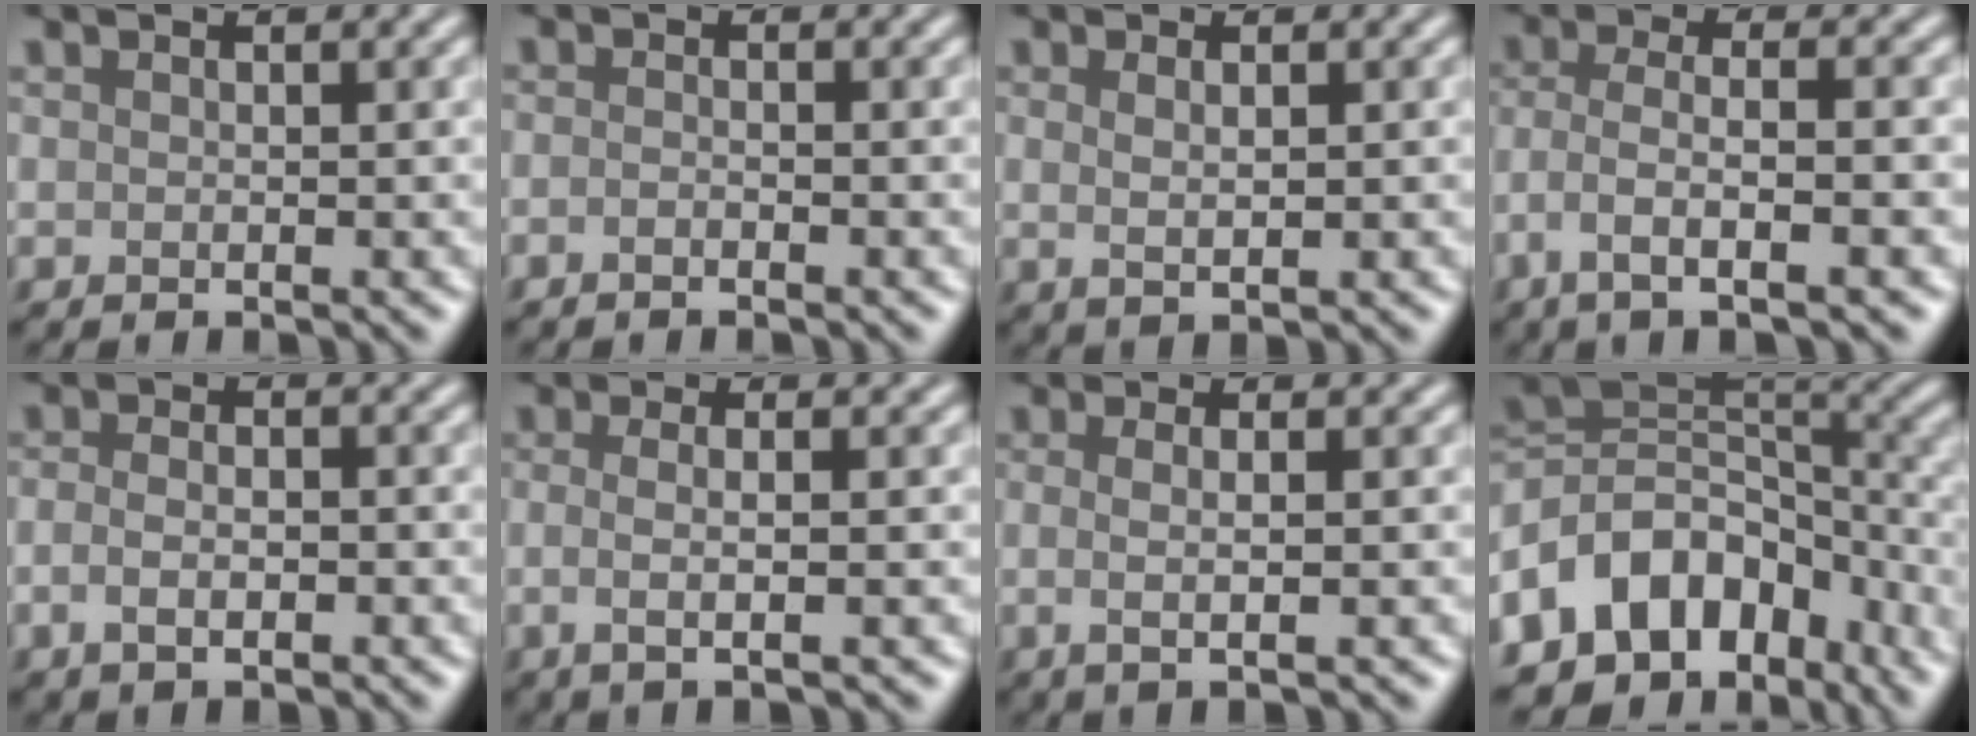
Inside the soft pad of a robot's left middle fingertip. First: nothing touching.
{"total": 0.9, "force": [-0.6, 0.2, 0.6], "torque": [-0.012, 0.000, -0.013]}
{"total": 1.5, "force": [0.3, 0.4, 1.4], "torque": [-0.025, -0.003, 0.008]}
{"total": 4.8, "force": [-2.3, 1.2, 4.0], "torque": [-0.079, 0.000, -0.047]}
{"total": 3.1, "force": [-0.9, 1.6, 2.4], "torque": [-0.035, -0.006, -0.017]}
{"total": 3.3, "force": [-0.3, 1.1, 3.1], "torque": [-0.048, -0.004, -0.009]}
{"total": 2.6, "force": [-0.2, 0.8, 2.5], "torque": [-0.040, -0.004, -0.009]}
{"total": 11.6, "force": [-5.5, 8.4, 5.9], "torque": [-0.106, 0.015, -0.105]}